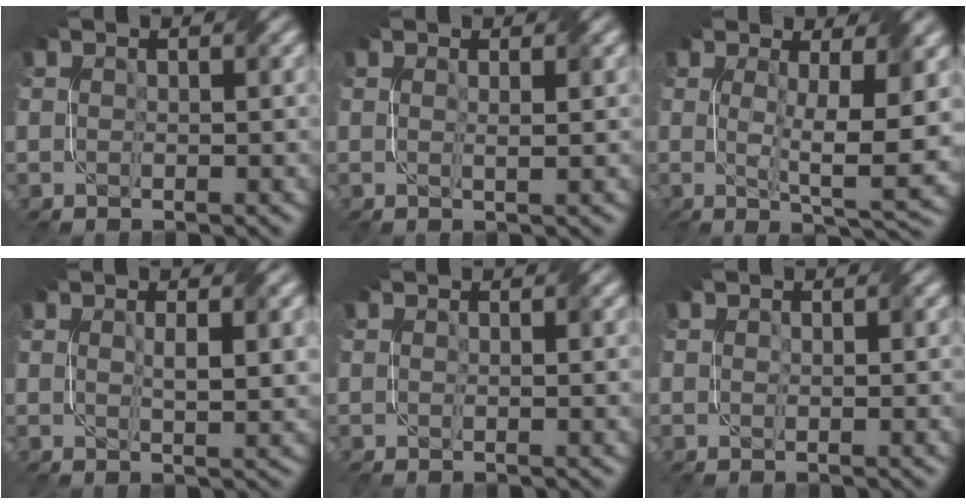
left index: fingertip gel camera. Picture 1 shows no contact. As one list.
[{"total": 1.2, "force": [0.4, 0.1, 1.1], "torque": [-0.017, 0.001, -0.001]}, {"total": 7.5, "force": [1.0, 1.8, 7.2], "torque": [-0.111, -0.014, 0.019]}, {"total": 2.9, "force": [0.6, 0.6, 2.7], "torque": [-0.049, 0.000, 0.013]}, {"total": 1.0, "force": [0.2, 0.0, 1.0], "torque": [-0.016, 0.000, 0.002]}, {"total": 1.0, "force": [0.2, 0.5, 0.9], "torque": [-0.013, -0.002, 0.006]}]